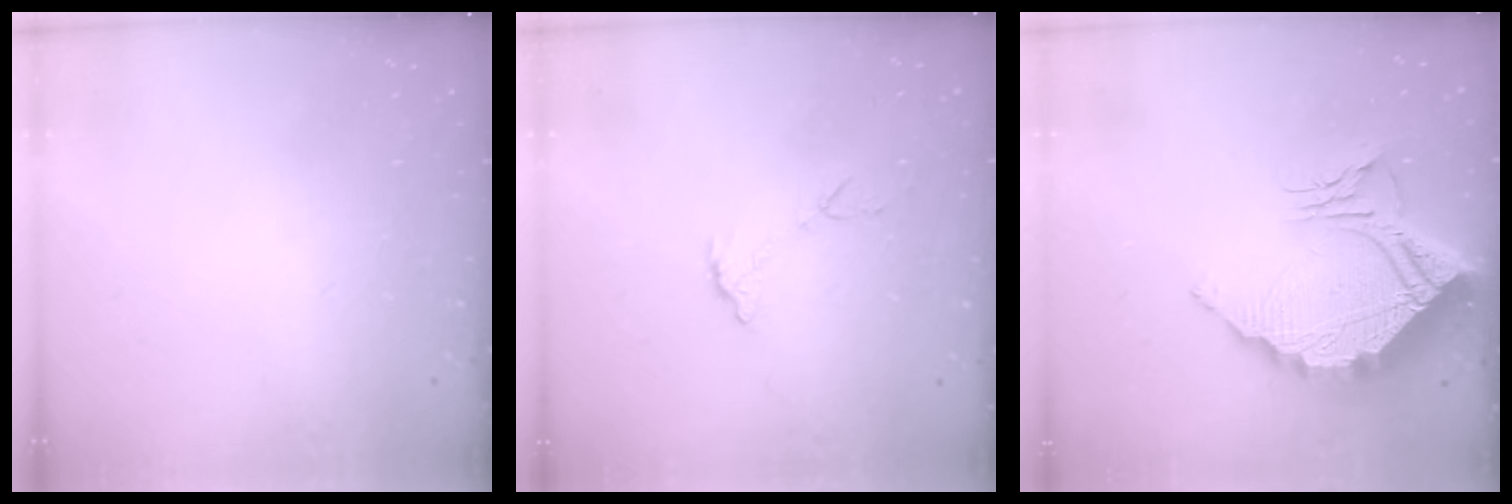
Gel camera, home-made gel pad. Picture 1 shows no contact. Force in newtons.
{"total": 6.6, "press": 6.6, "slide": 0.6}
{"total": 16.5, "press": 16.4, "slide": 1.3}